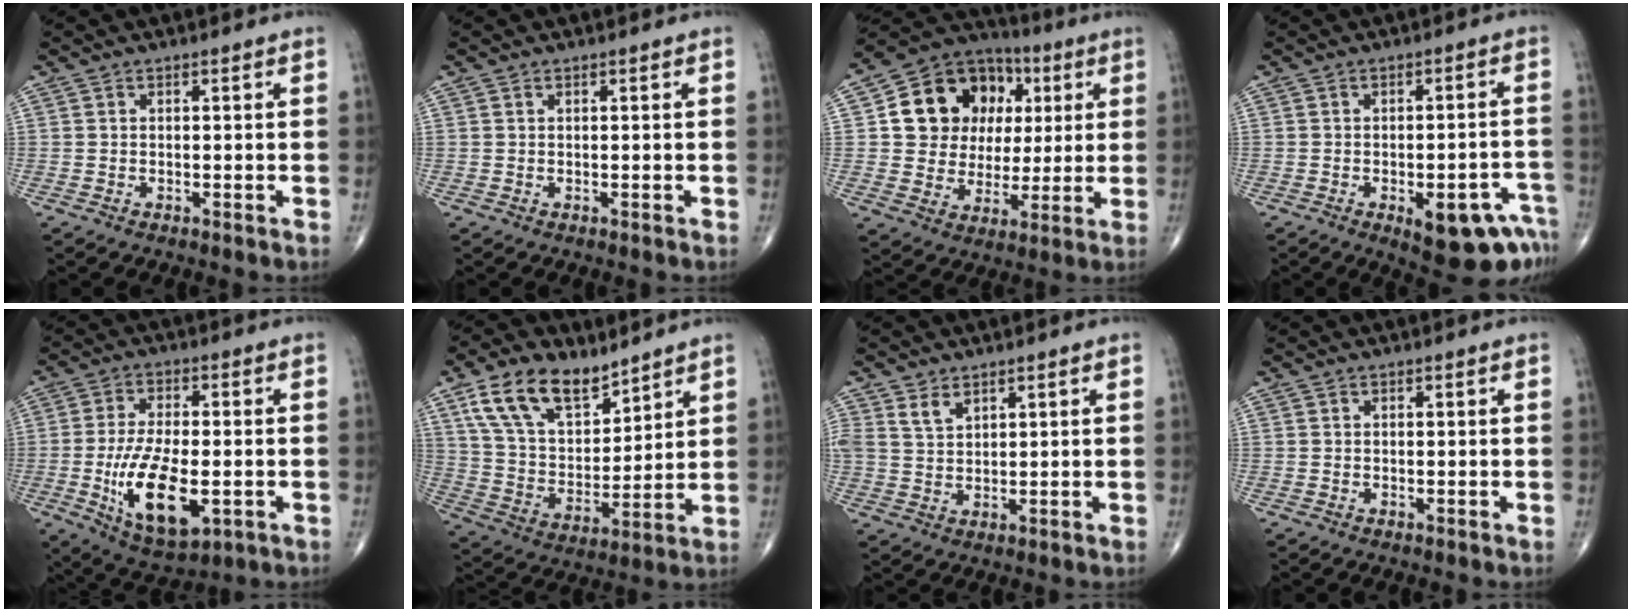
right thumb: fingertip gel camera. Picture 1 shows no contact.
{"total": 0.0}
{"total": 17.6, "force": [4.1, 14.5, 9.1], "torque": [-0.107, 0.020, 0.075]}
{"total": 12.3, "force": [-6.5, 4.7, 9.3], "torque": [-0.080, 0.032, -0.075]}
{"total": 14.8, "force": [-3.4, 6.7, 12.8], "torque": [-0.227, -0.008, -0.047]}
{"total": 16.0, "force": [10.1, 8.5, 9.0], "torque": [-0.130, -0.044, 0.196]}
{"total": 3.4, "force": [2.3, 1.9, 1.6], "torque": [-0.022, -0.014, 0.052]}
{"total": 0.0}